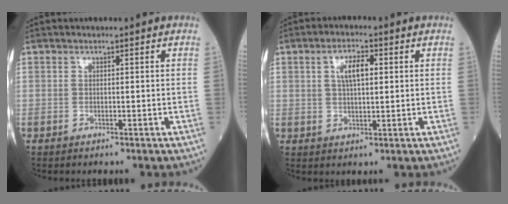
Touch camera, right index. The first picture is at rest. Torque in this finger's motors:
{"motor_torque": [0.18, 0.07, 0.10, 0.04]}